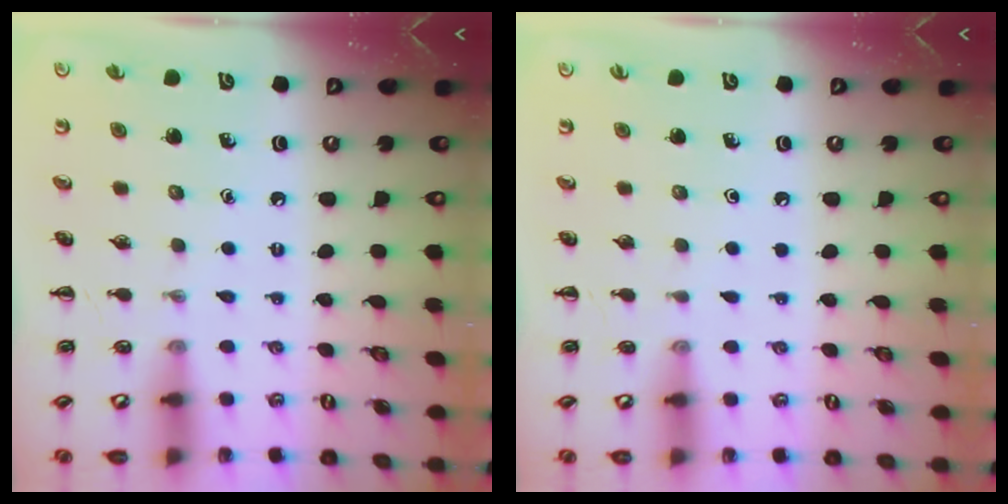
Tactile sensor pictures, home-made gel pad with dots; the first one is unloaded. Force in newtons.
{"total": 0.0}